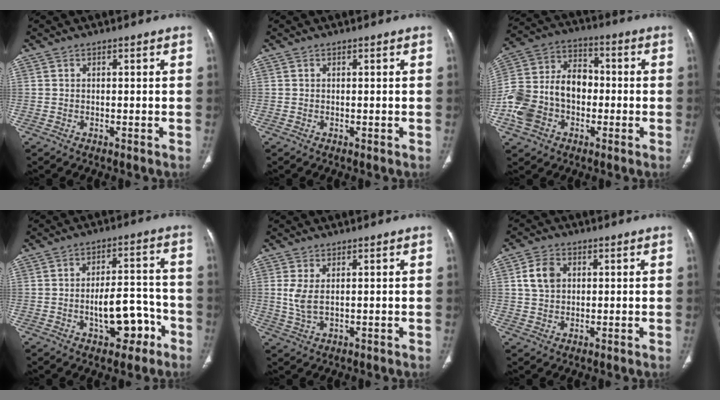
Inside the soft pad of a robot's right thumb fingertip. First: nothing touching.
{"total": 0.0}
{"total": 16.3, "force": [-3.2, 12.1, 10.5], "torque": [-0.194, 0.048, -0.061]}
{"total": 9.7, "force": [-4.0, 5.1, 7.2], "torque": [-0.084, 0.050, -0.051]}
{"total": 3.7, "force": [0.8, 1.6, 3.3], "torque": [-0.079, -0.007, 0.024]}
{"total": 5.4, "force": [1.4, 4.0, 3.2], "torque": [-0.053, 0.002, 0.025]}